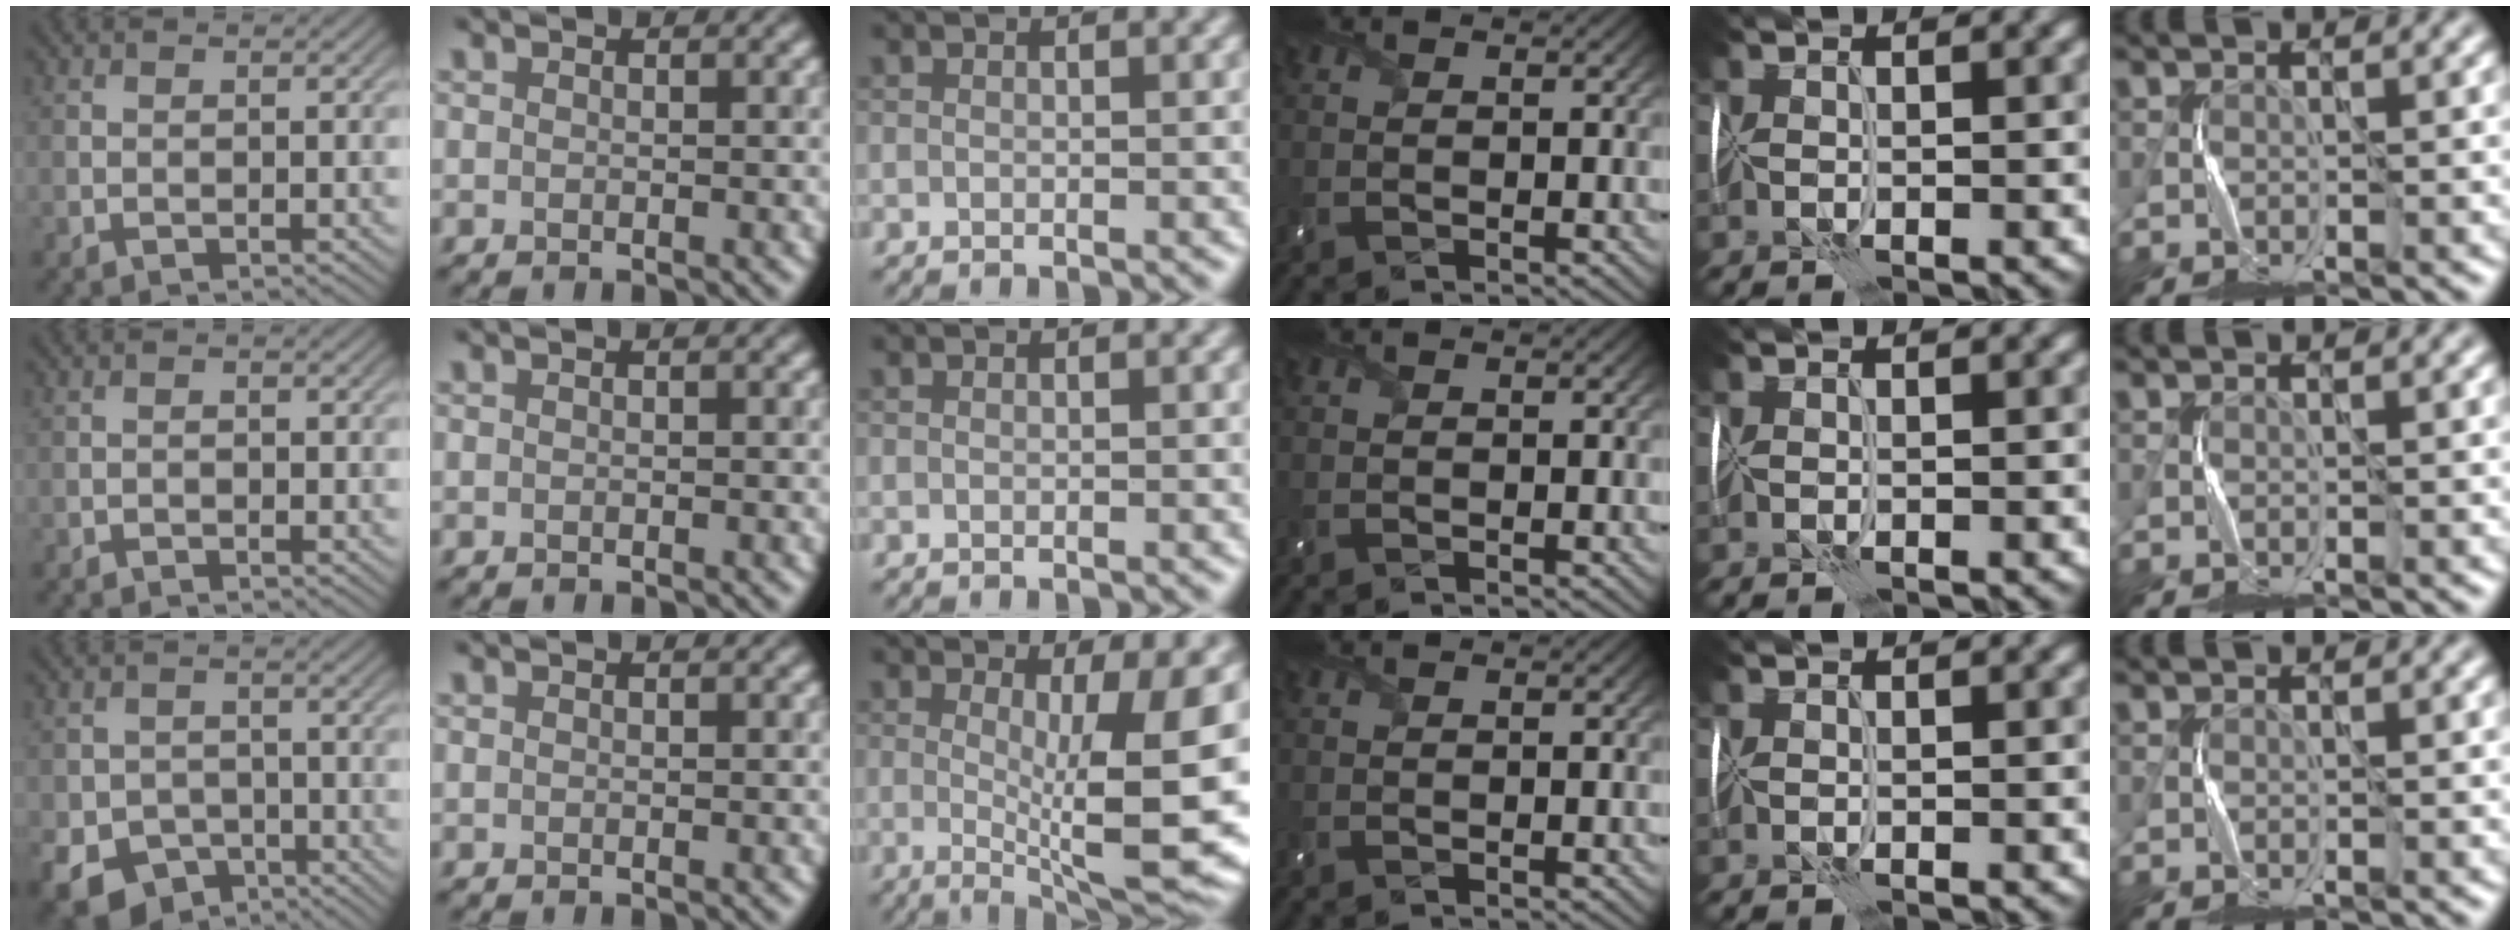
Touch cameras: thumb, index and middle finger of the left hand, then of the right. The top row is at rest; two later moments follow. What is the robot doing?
{"motion": "wrap", "object": "cellophane"}